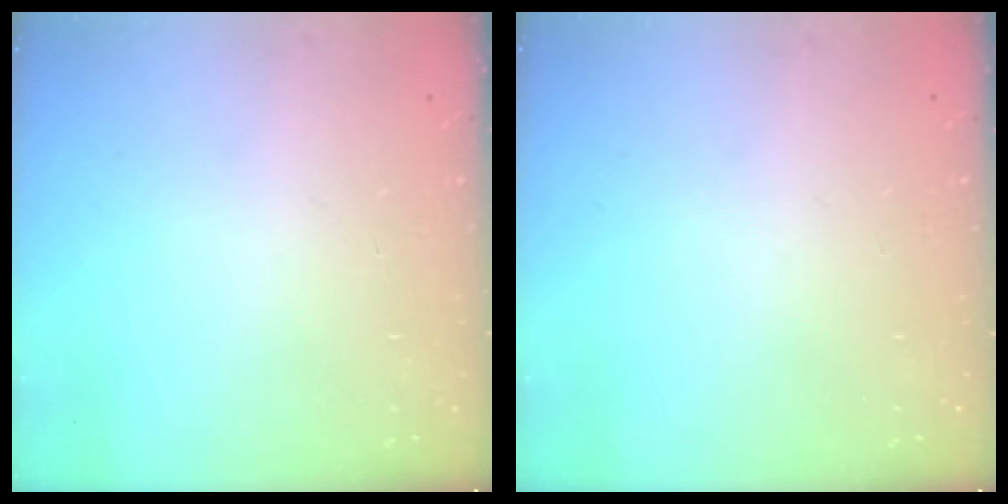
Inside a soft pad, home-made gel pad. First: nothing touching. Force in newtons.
{"total": 0.0}